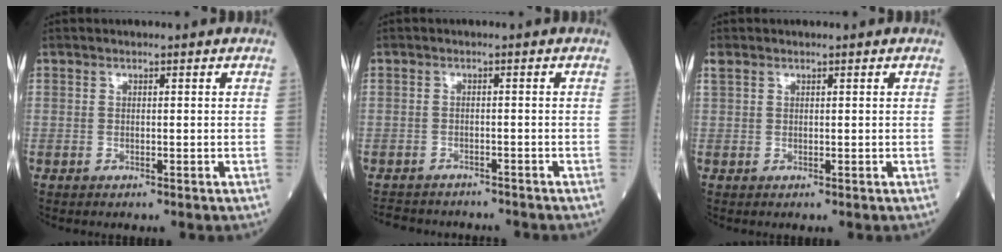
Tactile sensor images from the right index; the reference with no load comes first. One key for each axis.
{"total": 7.5, "fx": -6.9, "fy": 2.6, "fz": 1.5, "tx": -0.024, "ty": 0.000, "tz": -0.095}
{"total": 1.0, "fx": 0.7, "fy": 0.5, "fz": 0.4, "tx": -0.017, "ty": 0.017, "tz": 0.018}